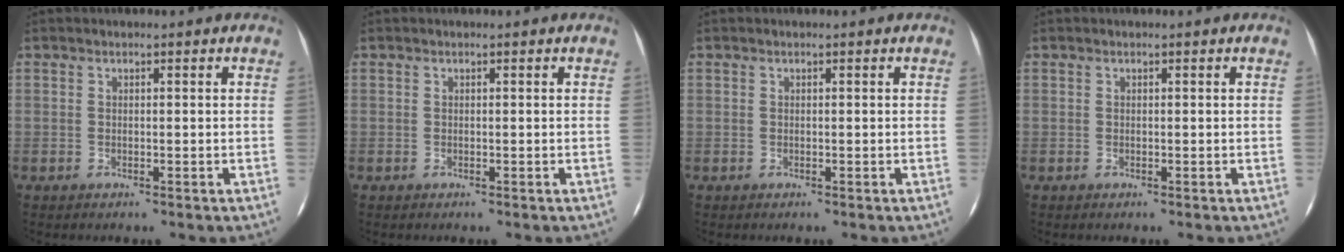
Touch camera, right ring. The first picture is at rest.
{"total": 0.0}
{"total": 0.0}
{"total": 0.0}